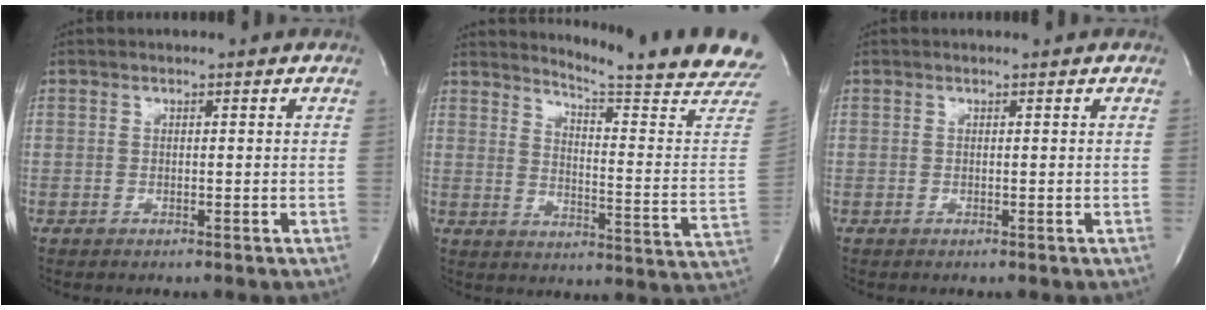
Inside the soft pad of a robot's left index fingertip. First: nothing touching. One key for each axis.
{"total": 18.7, "fx": 17.2, "fy": -1.6, "fz": 7.1, "tx": -0.115, "ty": -0.115, "tz": 0.207}
{"total": 0.0}